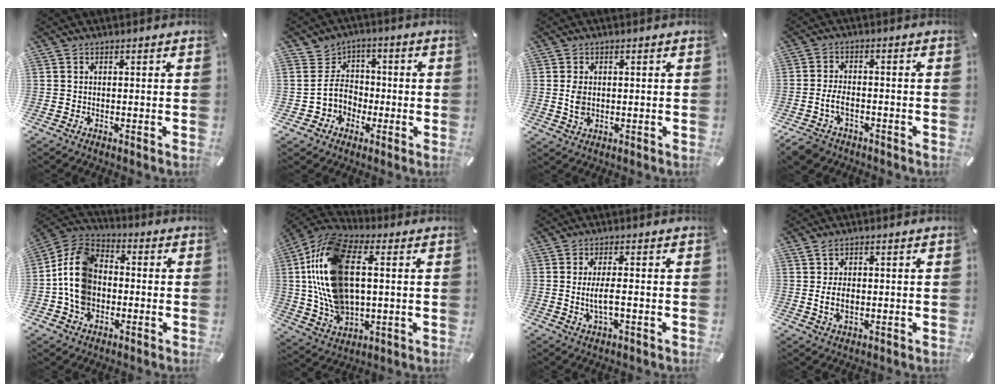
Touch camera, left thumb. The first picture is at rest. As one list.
[{"total": 9.0, "force": [-1.3, 8.9, 0.7], "torque": [-0.020, 0.021, -0.018]}, {"total": 3.4, "force": [0.0, 2.3, 2.5], "torque": [-0.056, 0.002, -0.001]}, {"total": 5.3, "force": [-2.6, 3.4, 3.1], "torque": [-0.071, 0.012, -0.051]}, {"total": 12.1, "force": [-2.2, 10.0, 6.4], "torque": [-0.155, 0.025, -0.042]}, {"total": 19.2, "force": [2.0, 12.4, 14.5], "torque": [-0.339, 0.003, 0.038]}, {"total": 5.1, "force": [-0.5, 1.5, 4.8], "torque": [-0.099, -0.003, -0.014]}, {"total": 4.6, "force": [-0.1, 2.8, 3.6], "torque": [-0.082, -0.004, -0.008]}]